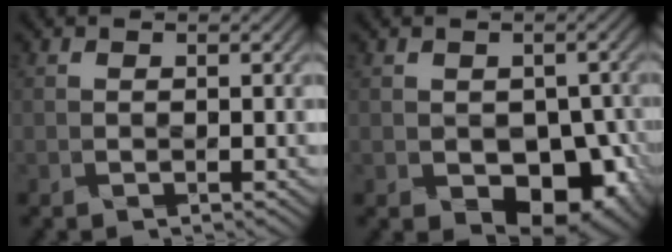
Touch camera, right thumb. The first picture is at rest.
{"total": 8.1, "force": [-2.5, 6.1, 4.7], "torque": [-0.064, -0.013, -0.045]}